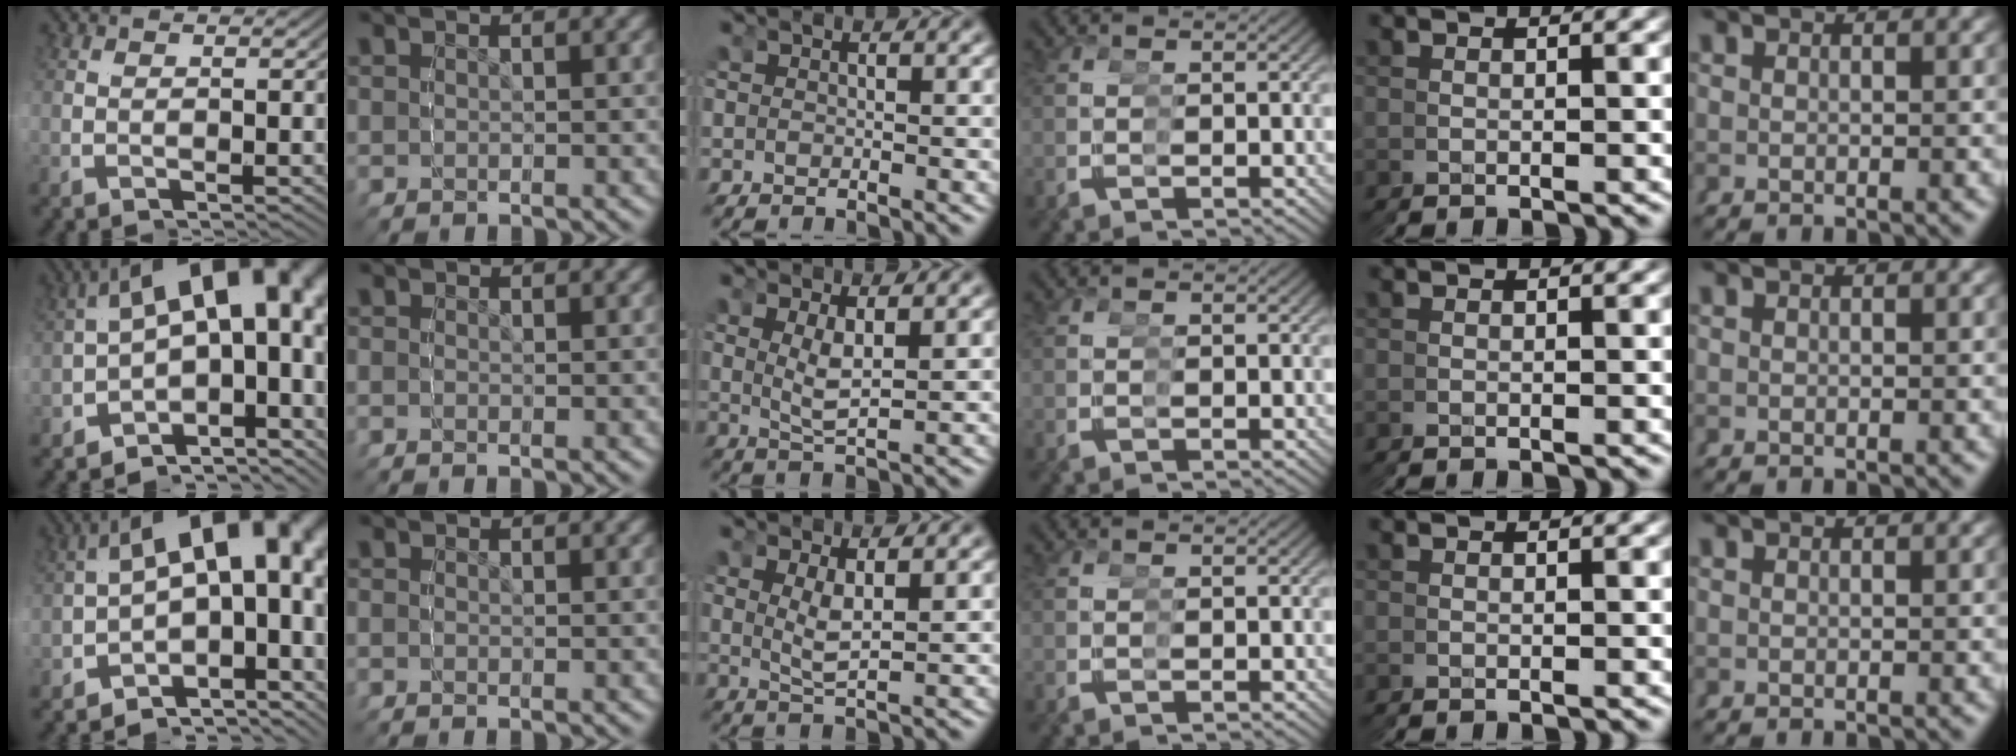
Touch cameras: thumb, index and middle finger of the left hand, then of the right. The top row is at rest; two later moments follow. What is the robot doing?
{"motion": "grasp_and_lifting", "object": "legos"}